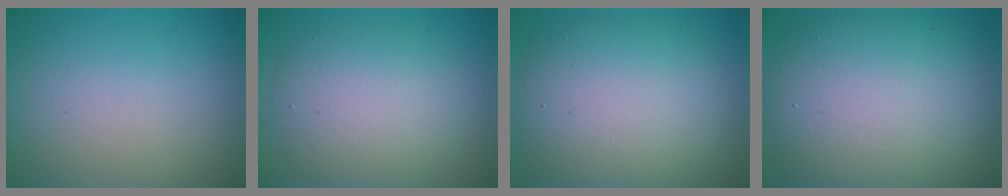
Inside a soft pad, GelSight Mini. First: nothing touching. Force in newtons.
{"total": 6.0, "press": 6.0, "slide": 0.4}
{"total": 9.5, "press": 9.5, "slide": 0.5}
{"total": 11.8, "press": 11.8, "slide": 0.5}